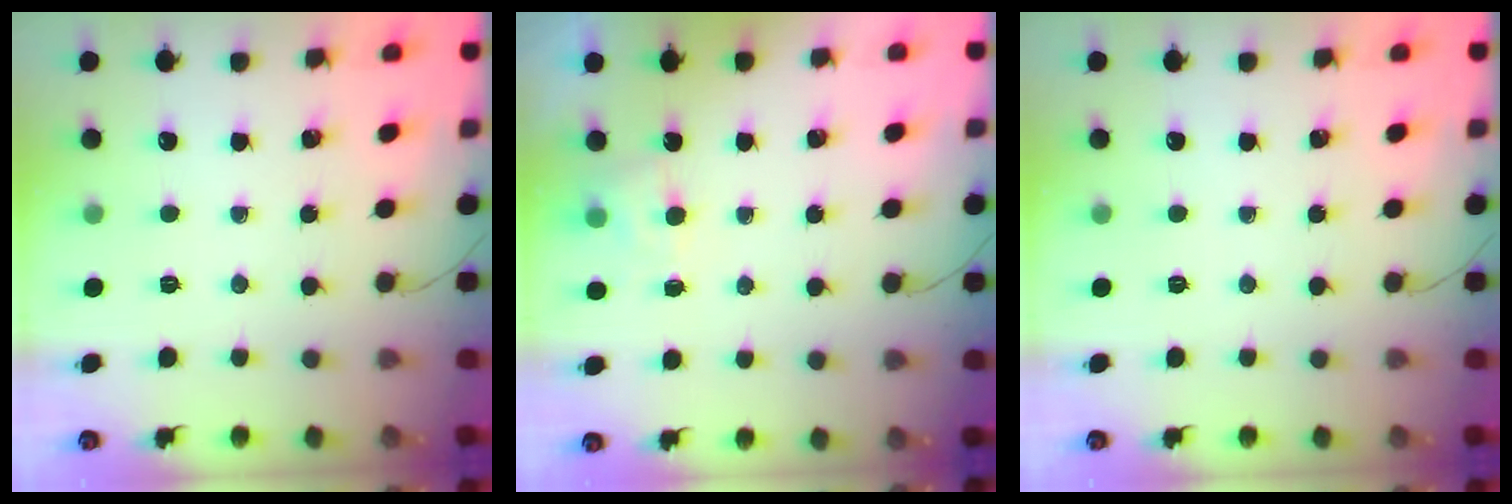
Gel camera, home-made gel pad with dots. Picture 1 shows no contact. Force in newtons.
{"total": 3.9, "press": 3.6, "slide": 1.3}
{"total": 0.0}